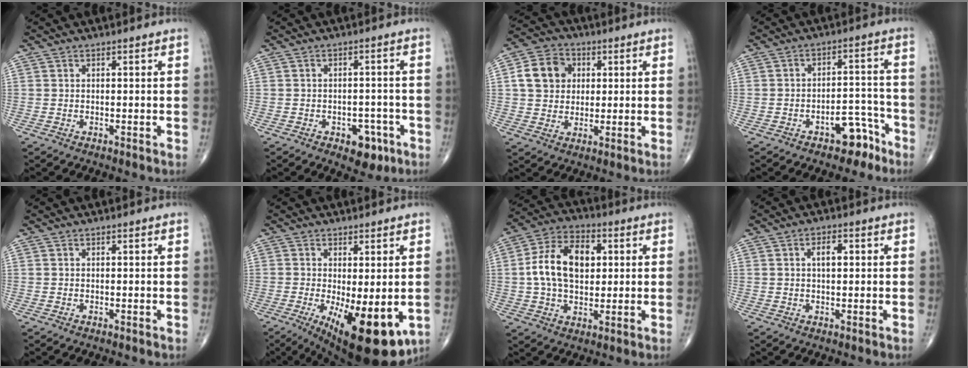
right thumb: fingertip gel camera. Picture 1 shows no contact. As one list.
[{"total": 5.9, "force": [-2.9, 3.7, 3.5], "torque": [-0.019, 0.019, -0.034]}, {"total": 9.6, "force": [1.9, 8.0, 4.9], "torque": [-0.066, 0.005, 0.025]}, {"total": 7.0, "force": [-4.6, 3.7, 3.8], "torque": [-0.030, 0.056, -0.062]}, {"total": 0.0}, {"total": 15.4, "force": [-4.5, 5.7, 13.6], "torque": [-0.179, -0.025, -0.048]}, {"total": 14.0, "force": [1.8, 9.0, 10.6], "torque": [-0.171, 0.017, 0.024]}, {"total": 5.3, "force": [0.8, 2.8, 4.4], "torque": [-0.062, 0.012, 0.010]}]